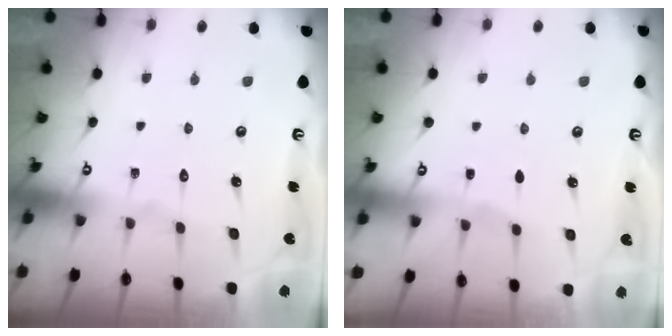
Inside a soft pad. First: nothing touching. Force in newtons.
{"total": 1.9, "press": 1.9, "slide": 0.3}